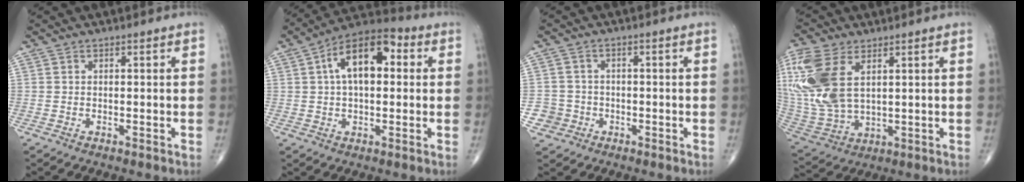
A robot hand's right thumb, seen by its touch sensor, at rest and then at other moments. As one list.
[{"total": 13.1, "force": [2.5, 7.0, 10.8], "torque": [-0.165, 0.030, 0.030]}, {"total": 3.8, "force": [-1.5, 3.5, -0.1], "torque": [0.019, 0.015, -0.032]}, {"total": 17.9, "force": [5.4, 10.0, 13.8], "torque": [-0.328, -0.017, 0.114]}]